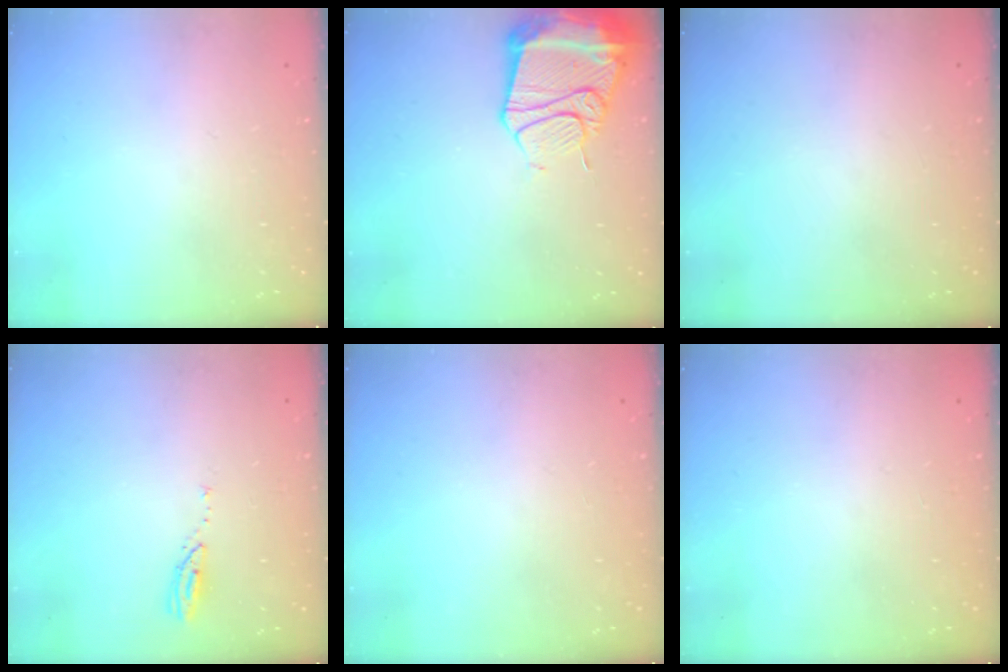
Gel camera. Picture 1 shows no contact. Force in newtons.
{"total": 18.0, "press": 17.9, "slide": 1.9}
{"total": 0.0}
{"total": 2.9, "press": 2.9, "slide": 0.3}
{"total": 0.0}
{"total": 0.0}